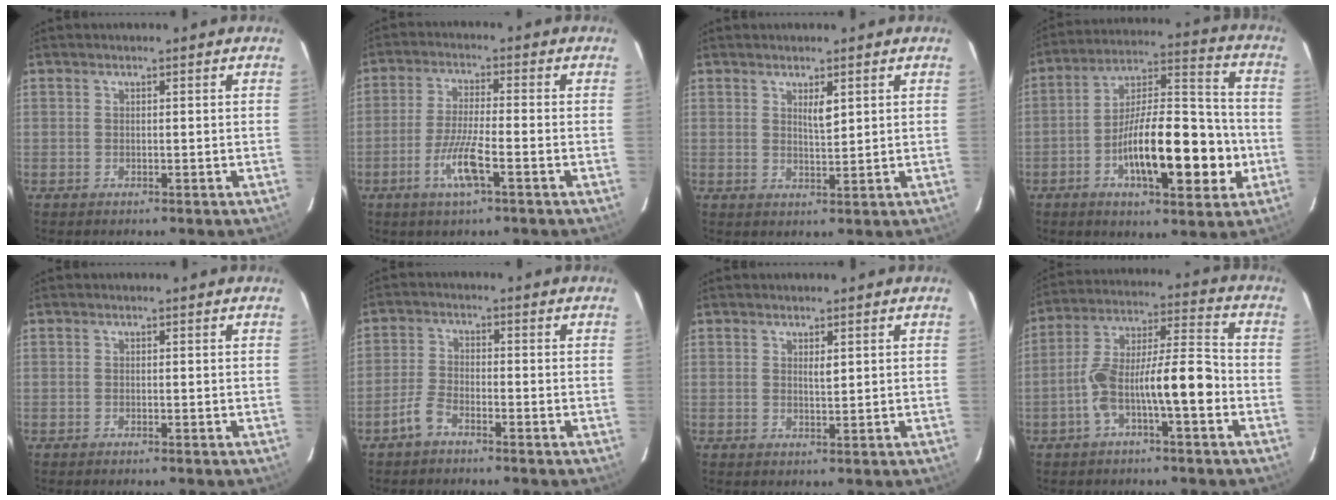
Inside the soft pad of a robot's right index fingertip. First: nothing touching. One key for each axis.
{"total": 6.8, "fx": -3.0, "fy": 0.5, "fz": 6.1, "tx": -0.121, "ty": -0.008, "tz": -0.057}
{"total": 2.3, "fx": 1.2, "fy": 0.5, "fz": 1.9, "tx": -0.038, "ty": -0.004, "tz": 0.023}
{"total": 17.8, "fx": -5.0, "fy": 5.2, "fz": 16.3, "tx": -0.269, "ty": 0.019, "tz": -0.078}
{"total": 0.7, "fx": -0.6, "fy": 0.0, "fz": 0.3, "tx": -0.009, "ty": -0.001, "tz": -0.007}
{"total": 3.5, "fx": -2.6, "fy": 1.2, "fz": 1.9, "tx": -0.049, "ty": 0.002, "tz": -0.053}
{"total": 1.2, "fx": 0.5, "fy": 0.2, "fz": 1.0, "tx": -0.019, "ty": -0.003, "tz": 0.009}
{"total": 12.3, "fx": -4.0, "fy": 2.0, "fz": 11.5, "tx": -0.210, "ty": 0.032, "tz": -0.066}